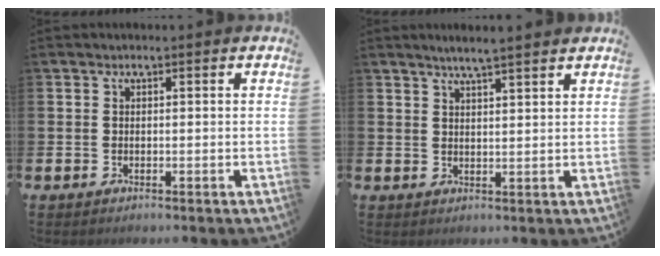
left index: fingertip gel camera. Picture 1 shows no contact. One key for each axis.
{"total": 3.6, "fx": 3.4, "fy": -0.5, "fz": 1.1, "tx": -0.027, "ty": -0.011, "tz": 0.060}